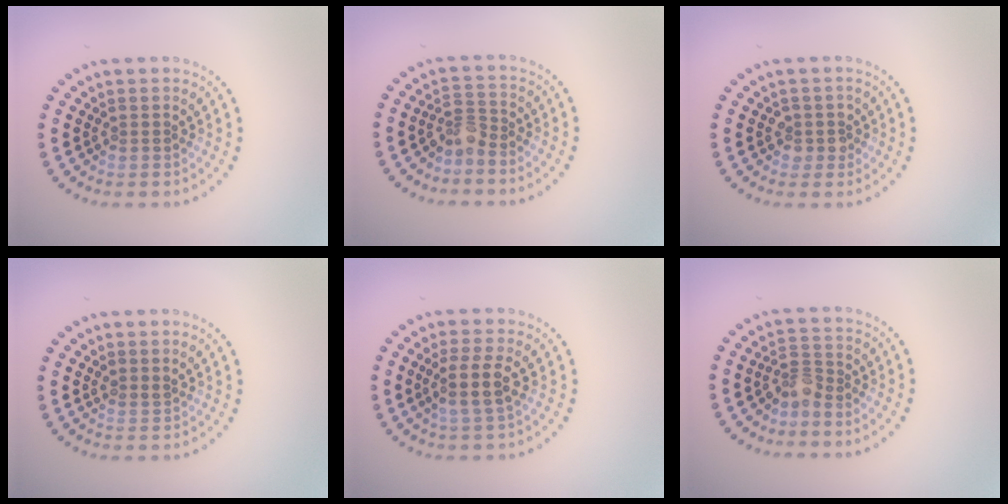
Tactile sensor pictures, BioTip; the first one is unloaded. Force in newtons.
{"total": 2.0, "press": 1.5, "slide": 1.3}
{"total": 1.5, "press": 1.4, "slide": 0.7}
{"total": 0.6, "press": 0.3, "slide": 0.6}
{"total": 2.8, "press": 2.6, "slide": 1.2}
{"total": 2.0, "press": 1.5, "slide": 1.3}